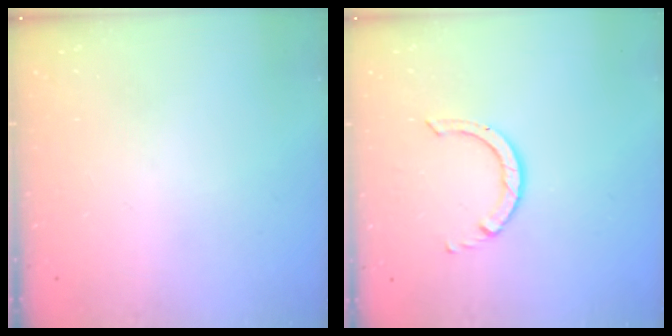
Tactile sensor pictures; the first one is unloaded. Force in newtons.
{"total": 2.9, "press": 2.9, "slide": 0.2}